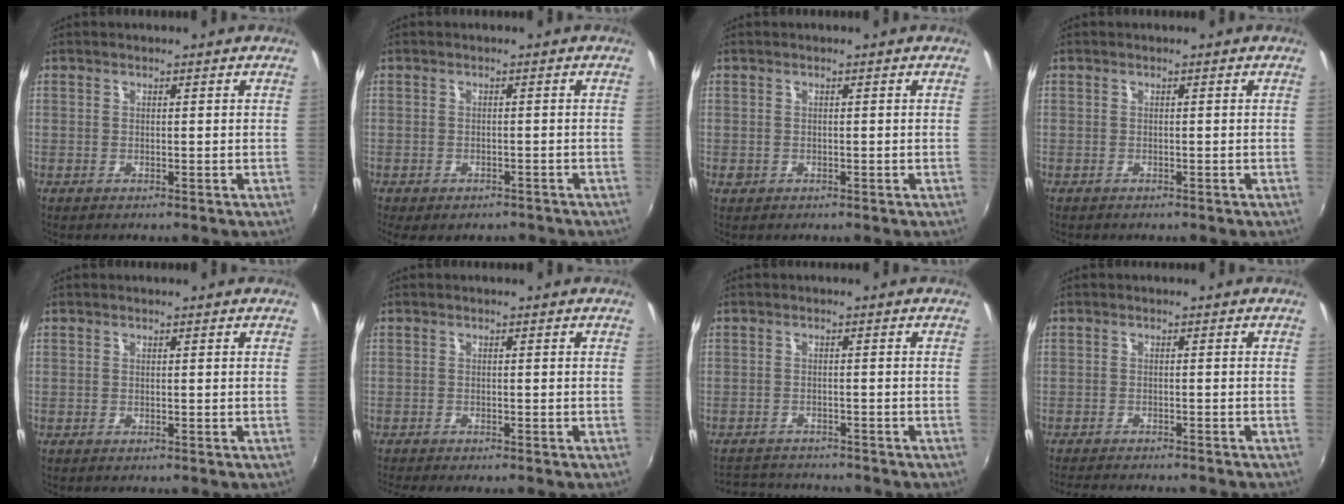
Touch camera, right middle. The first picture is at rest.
{"total": 5.5, "force": [-4.1, 2.5, 2.6], "torque": [-0.058, -0.026, -0.054]}
{"total": 1.1, "force": [-0.4, 0.9, 0.3], "torque": [-0.005, -0.002, -0.008]}
{"total": 0.7, "force": [-0.6, 0.3, 0.1], "torque": [-0.005, -0.002, -0.010]}
{"total": 0.0}
{"total": 2.4, "force": [-2.2, 0.1, 0.9], "torque": [-0.029, -0.016, -0.041]}
{"total": 5.6, "force": [-5.4, 1.6, 0.6], "torque": [-0.029, 0.000, -0.088]}
{"total": 7.4, "force": [-6.8, 0.5, 2.9], "torque": [-0.069, -0.016, -0.105]}